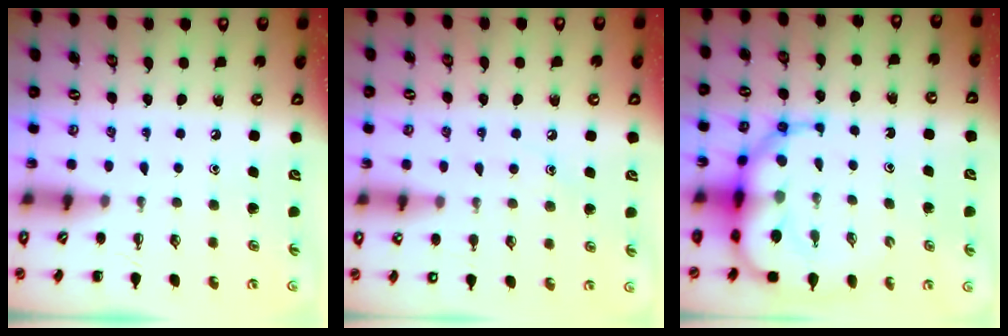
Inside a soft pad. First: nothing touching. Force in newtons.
{"total": 8.7, "press": 8.5, "slide": 1.7}
{"total": 11.3, "press": 10.7, "slide": 3.7}